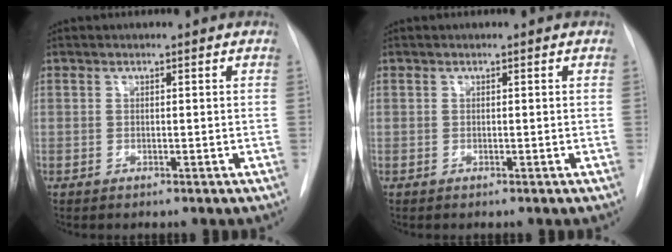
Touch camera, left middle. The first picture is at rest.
{"total": 0.0}